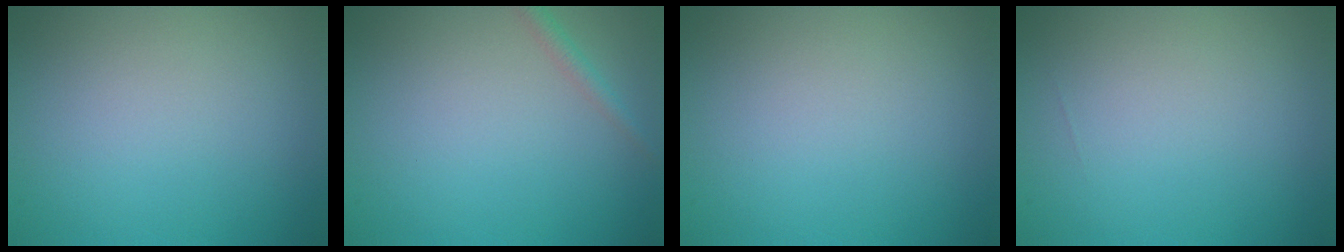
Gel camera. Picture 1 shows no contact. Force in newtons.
{"total": 1.2, "press": 1.2, "slide": 0.0}
{"total": 0.0}
{"total": 0.0}